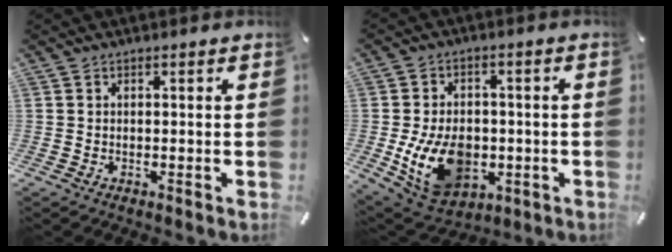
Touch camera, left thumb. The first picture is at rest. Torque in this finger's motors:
{"motor_torque": [1.96, 2.17, 1.35, 0.10, 0.26]}